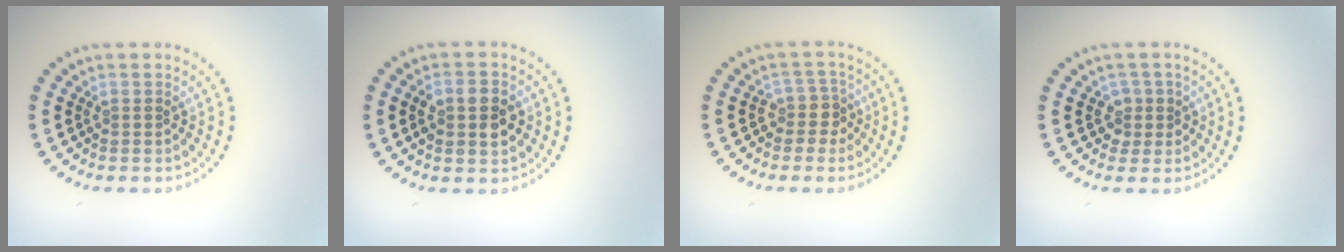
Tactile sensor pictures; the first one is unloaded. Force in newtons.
{"total": 3.8, "press": 3.8, "slide": 0.2}
{"total": 2.2, "press": 1.6, "slide": 1.5}
{"total": 1.8, "press": 1.4, "slide": 1.1}